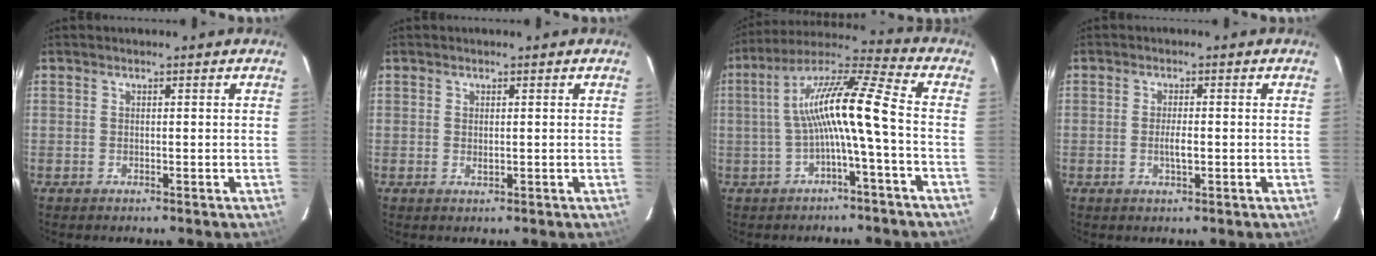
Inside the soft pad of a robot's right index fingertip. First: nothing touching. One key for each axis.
{"total": 1.0, "fx": 0.2, "fy": 0.4, "fz": 0.8, "tx": -0.015, "ty": 0.000, "tz": 0.003}
{"total": 11.9, "fx": -1.9, "fy": 0.2, "fz": 11.8, "tx": -0.230, "ty": 0.022, "tz": -0.035}
{"total": 2.6, "fx": -0.4, "fy": 0.7, "fz": 2.4, "tx": -0.045, "ty": -0.003, "tz": -0.007}